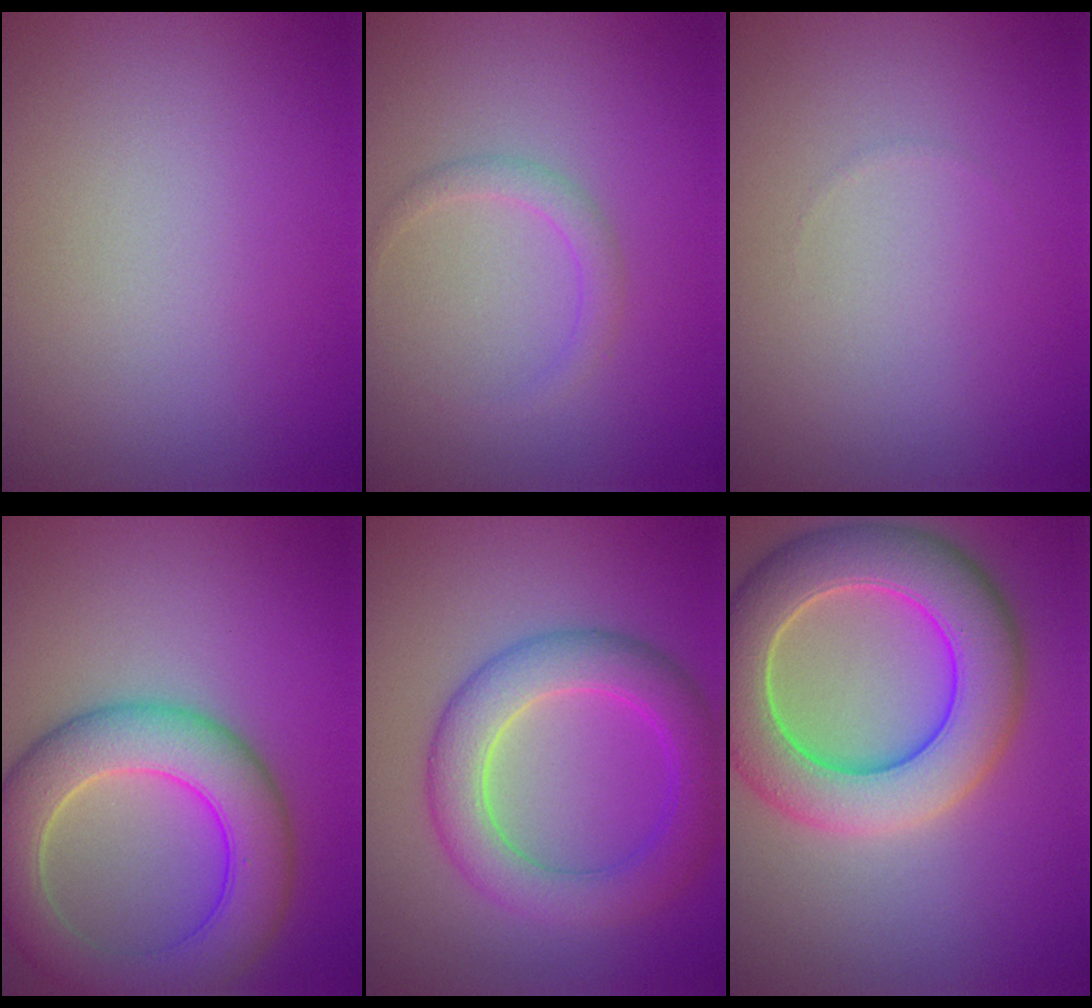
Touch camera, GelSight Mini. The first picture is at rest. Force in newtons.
{"total": 1.4, "press": 1.4, "slide": 0.0}
{"total": 0.0}
{"total": 7.9, "press": 7.9, "slide": 0.4}
{"total": 5.8, "press": 5.8, "slide": 0.1}
{"total": 9.3, "press": 9.2, "slide": 0.7}